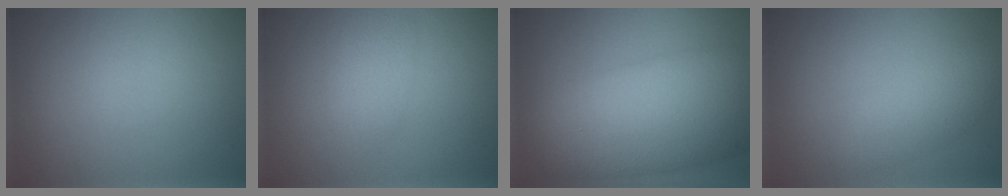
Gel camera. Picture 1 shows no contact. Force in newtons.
{"total": 2.1, "press": 2.1, "slide": 0.1}
{"total": 11.5, "press": 11.5, "slide": 0.2}
{"total": 2.8, "press": 2.8, "slide": 0.1}